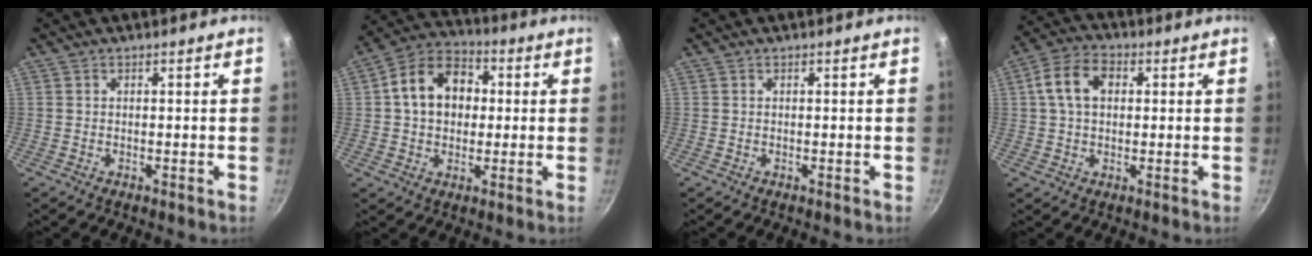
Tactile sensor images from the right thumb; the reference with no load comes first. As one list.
[{"total": 12.9, "force": [1.5, 9.9, 8.2], "torque": [-0.103, 0.024, 0.007]}, {"total": 0.0}, {"total": 8.8, "force": [1.7, 6.1, 6.1], "torque": [-0.099, 0.018, 0.020]}]